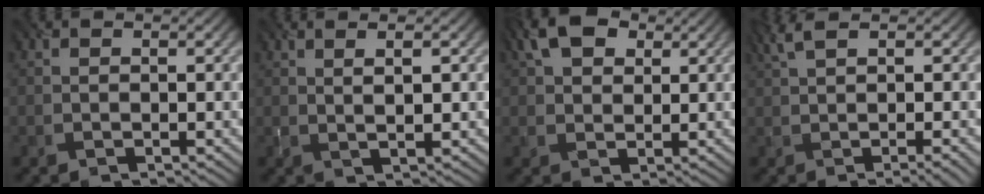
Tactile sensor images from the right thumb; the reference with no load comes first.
{"total": 1.7, "force": [0.9, 0.3, 1.4], "torque": [-0.021, 0.002, 0.022]}
{"total": 4.9, "force": [2.6, 3.4, 2.3], "torque": [-0.051, 0.011, 0.044]}
{"total": 5.4, "force": [0.9, 1.2, 5.1], "torque": [-0.070, 0.018, 0.019]}